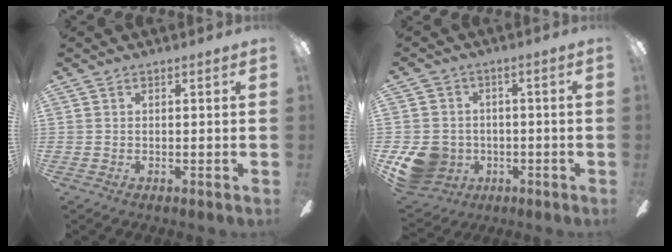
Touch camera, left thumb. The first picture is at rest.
{"total": 10.8, "force": [-3.7, 9.3, 3.8], "torque": [-0.107, 0.024, -0.063]}